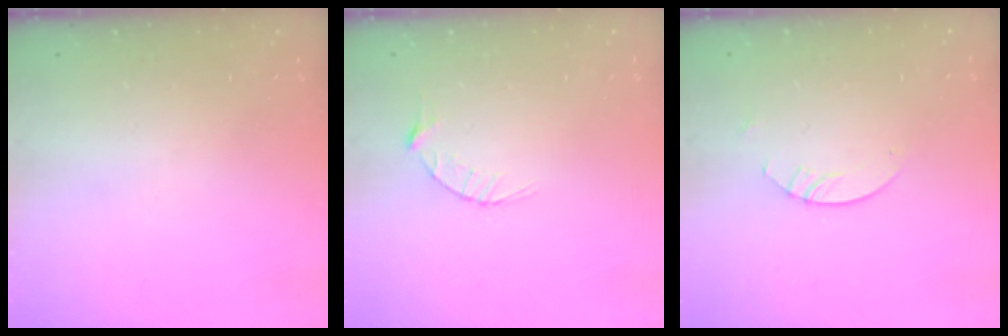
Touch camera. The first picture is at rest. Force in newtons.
{"total": 2.9, "press": 2.9, "slide": 0.4}
{"total": 3.0, "press": 2.9, "slide": 0.3}